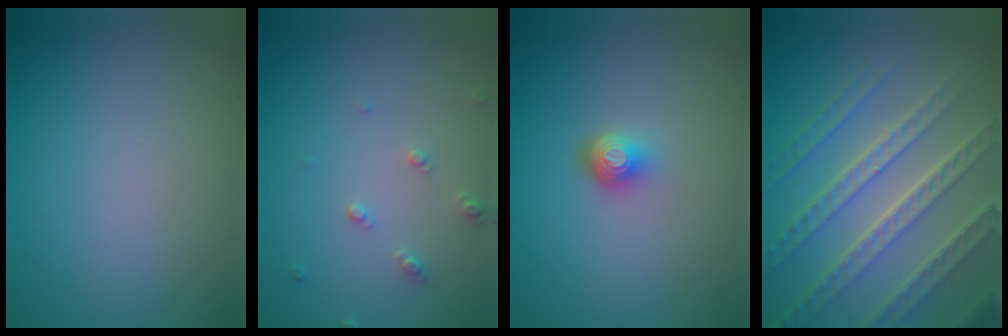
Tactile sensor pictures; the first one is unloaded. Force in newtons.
{"total": 1.3, "press": 1.2, "slide": 0.3}
{"total": 2.3, "press": 1.5, "slide": 1.8}
{"total": 7.8, "press": 5.6, "slide": 5.4}